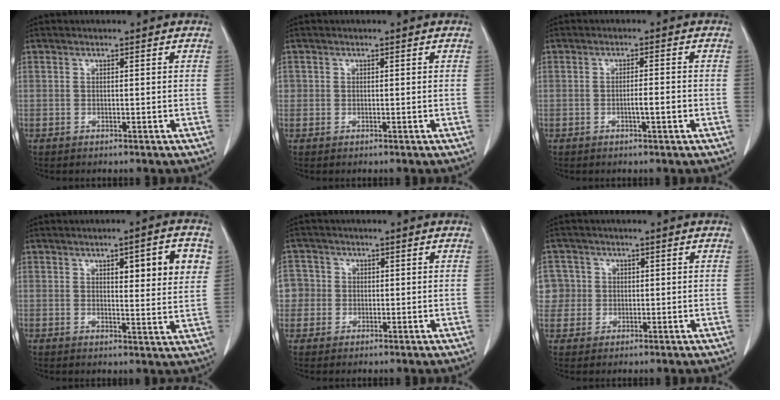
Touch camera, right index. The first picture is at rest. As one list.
[{"total": 0.7, "force": [0.0, 0.7, 0.0], "torque": [0.009, 0.004, -0.002]}, {"total": 2.3, "force": [-0.8, 0.1, 2.2], "torque": [-0.038, 0.000, -0.013]}, {"total": 8.9, "force": [3.3, 1.7, 8.0], "torque": [-0.104, 0.005, 0.043]}, {"total": 4.1, "force": [0.0, 4.1, 0.0], "torque": [0.009, 0.014, -0.002]}, {"total": 5.3, "force": [0.9, 5.2, 0.0], "torque": [0.005, 0.019, 0.020]}]